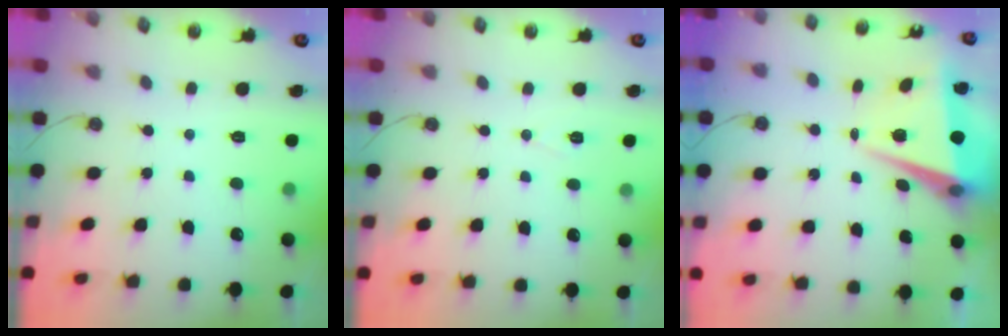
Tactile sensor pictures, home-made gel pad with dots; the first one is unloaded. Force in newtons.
{"total": 5.3, "press": 3.0, "slide": 4.4}
{"total": 6.9, "press": 6.7, "slide": 1.6}